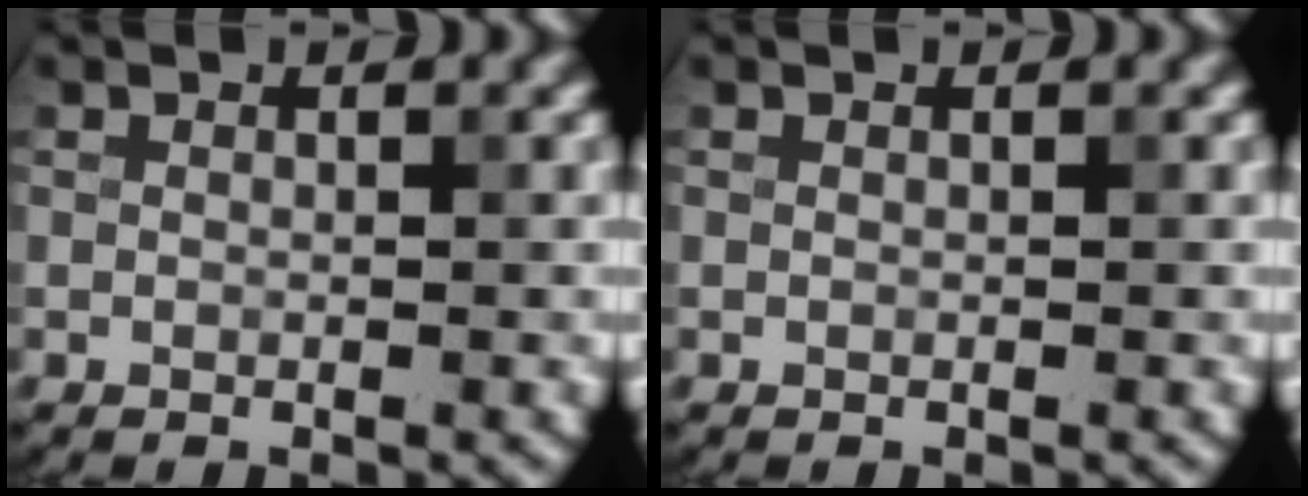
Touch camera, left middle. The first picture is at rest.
{"total": 0.0}